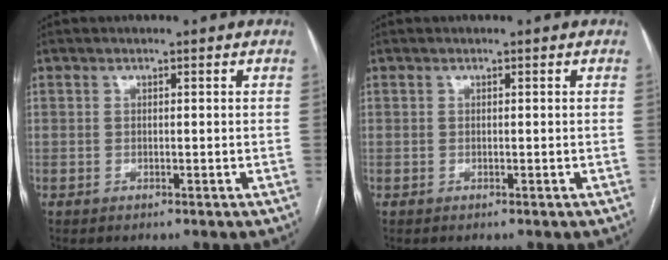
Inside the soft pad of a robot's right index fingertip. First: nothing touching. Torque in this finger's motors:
{"motor_torque": [0.00, 0.00, 0.00, 0.00]}